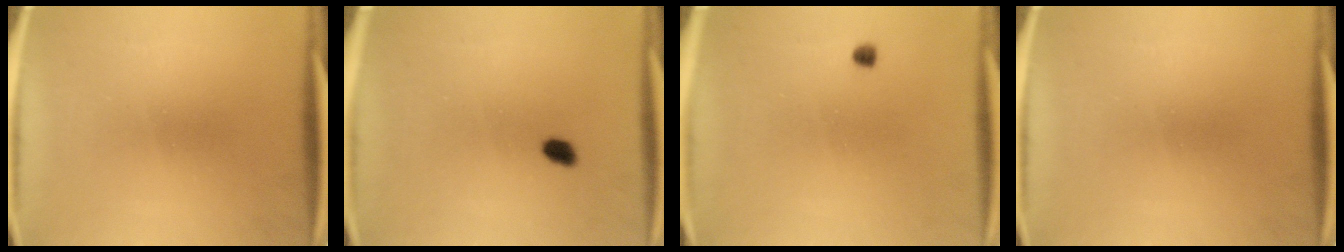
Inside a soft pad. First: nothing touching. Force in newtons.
{"total": 1.4}
{"total": 1.0}
{"total": 0.0}